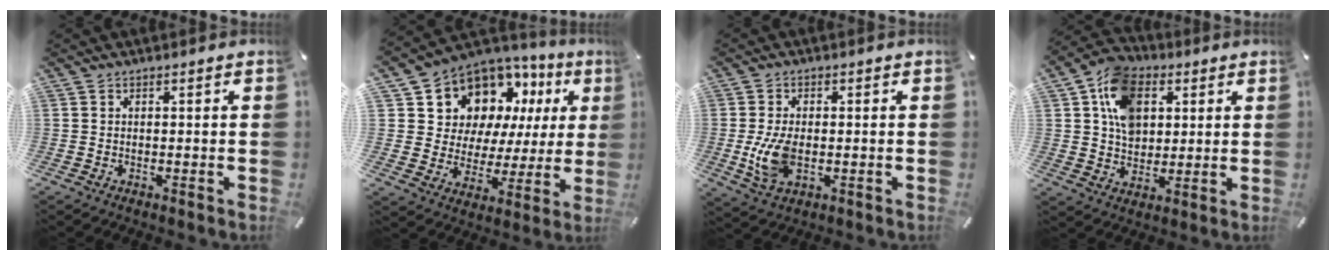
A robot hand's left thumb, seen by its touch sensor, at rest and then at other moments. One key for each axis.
{"total": 11.7, "fx": 7.3, "fy": 8.6, "fz": 2.8, "tx": -0.056, "ty": -0.074, "tz": 0.136}
{"total": 8.4, "fx": -0.9, "fy": 5.2, "fz": 6.6, "tx": -0.147, "ty": -0.009, "tz": -0.019}
{"total": 12.2, "fx": 3.8, "fy": 9.6, "fz": 6.6, "tx": -0.117, "ty": 0.005, "tz": 0.073}